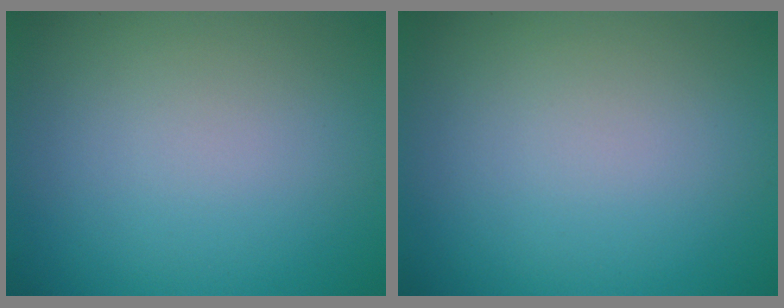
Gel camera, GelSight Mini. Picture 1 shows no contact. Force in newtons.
{"total": 0.0}